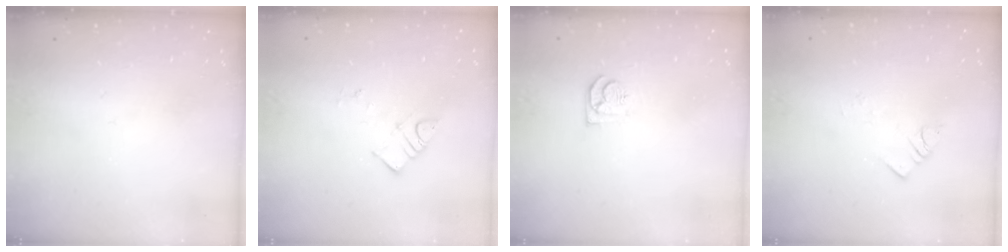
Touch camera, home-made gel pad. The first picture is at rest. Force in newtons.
{"total": 3.5, "press": 3.5, "slide": 0.2}
{"total": 6.1, "press": 6.1, "slide": 0.4}
{"total": 2.7, "press": 2.7, "slide": 0.4}